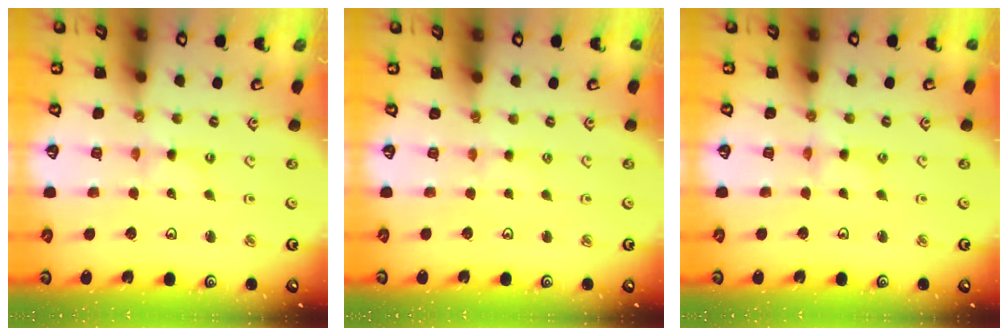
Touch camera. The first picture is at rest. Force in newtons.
{"total": 1.7, "press": 1.7, "slide": 0.4}
{"total": 0.6, "press": 0.6, "slide": 0.2}